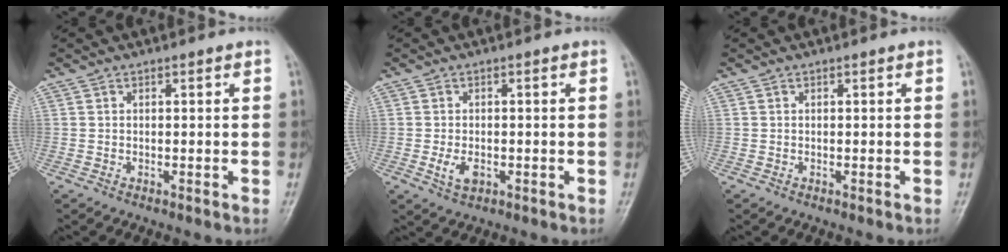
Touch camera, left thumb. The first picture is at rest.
{"total": 3.3, "force": [-0.8, 2.0, 2.5], "torque": [-0.047, -0.003, -0.012]}
{"total": 0.0}